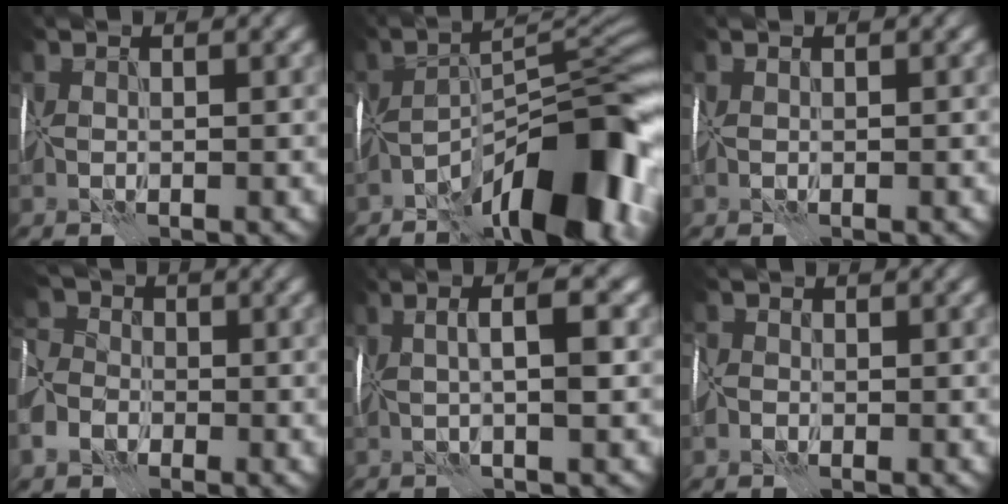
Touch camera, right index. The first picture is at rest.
{"total": 13.1, "force": [-7.7, 4.1, 9.7], "torque": [-0.134, 0.005, -0.137]}
{"total": 0.0}
{"total": 8.0, "force": [-4.0, 5.8, 3.9], "torque": [-0.083, -0.020, -0.082]}
{"total": 3.6, "force": [0.3, 0.3, 3.6], "torque": [-0.054, 0.006, 0.001]}
{"total": 2.2, "force": [-0.9, 1.8, 0.9], "torque": [-0.010, 0.000, -0.019]}